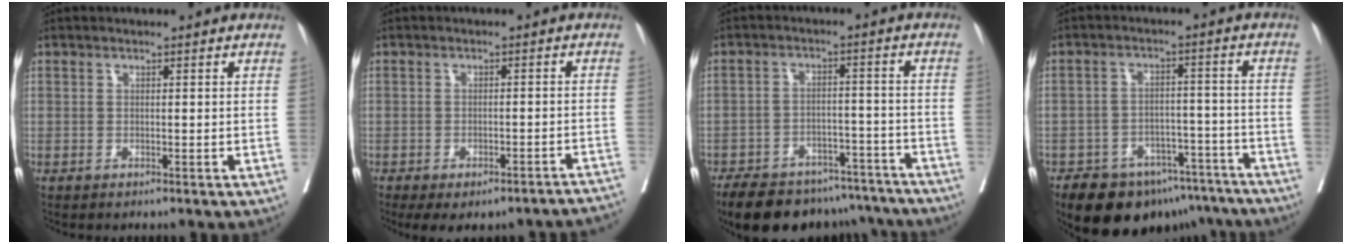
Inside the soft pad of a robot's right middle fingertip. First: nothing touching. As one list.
[{"total": 11.3, "force": [-9.8, 2.7, 4.9], "torque": [-0.047, 0.018, -0.111]}, {"total": 18.9, "force": [-16.0, 7.4, 6.7], "torque": [-0.117, 0.005, -0.217]}, {"total": 15.8, "force": [-12.4, 8.0, 5.7], "torque": [-0.079, 0.021, -0.164]}]